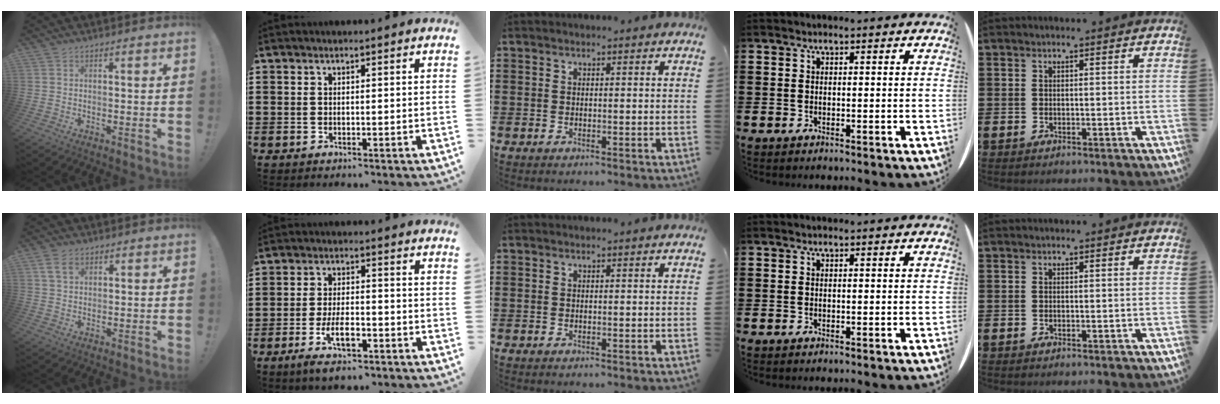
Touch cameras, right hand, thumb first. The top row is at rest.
{"thumb": {"total": 4.2, "force": [2.0, 2.6, 2.6], "torque": [-0.042, 0.001, 0.038]}, "index": {"total": 6.5, "force": [-3.3, 2.3, 5.1], "torque": [-0.109, -0.005, -0.063]}}